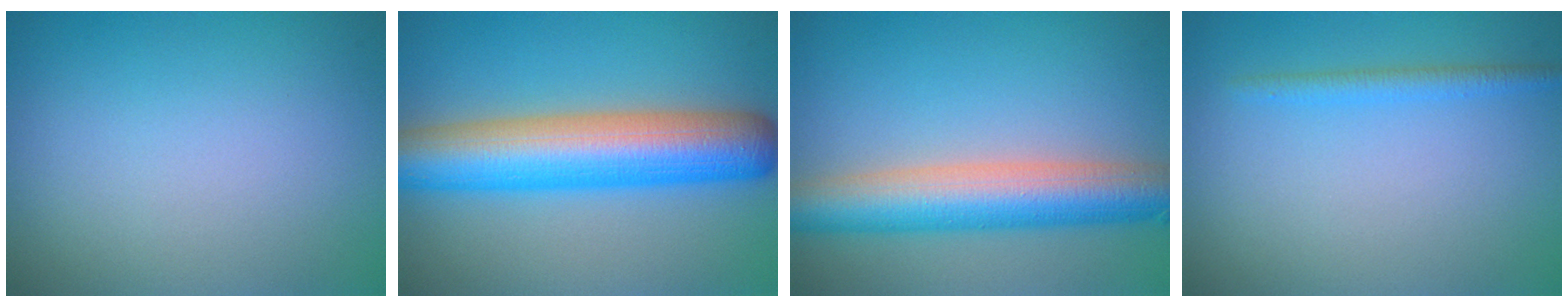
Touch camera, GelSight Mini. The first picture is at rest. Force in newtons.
{"total": 10.1, "press": 10.1, "slide": 0.3}
{"total": 7.6, "press": 7.6, "slide": 0.1}
{"total": 1.5, "press": 1.5, "slide": 0.2}